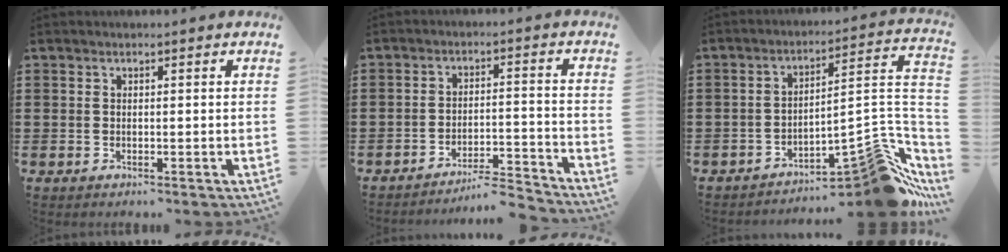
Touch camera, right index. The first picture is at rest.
{"total": 5.0, "force": [-4.8, 0.1, 1.4], "torque": [-0.027, -0.005, -0.098]}
{"total": 11.0, "force": [-8.1, 3.8, 6.4], "torque": [-0.067, 0.013, -0.146]}